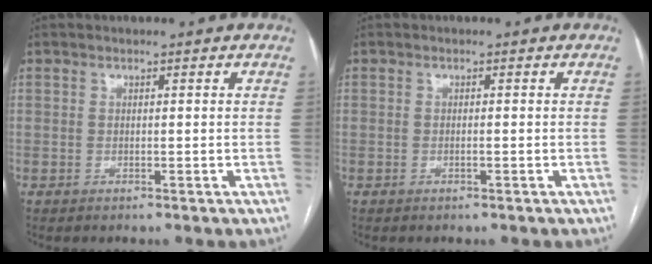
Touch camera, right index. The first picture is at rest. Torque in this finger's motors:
{"motor_torque": [-0.25, 0.20, -0.03, 0.00]}